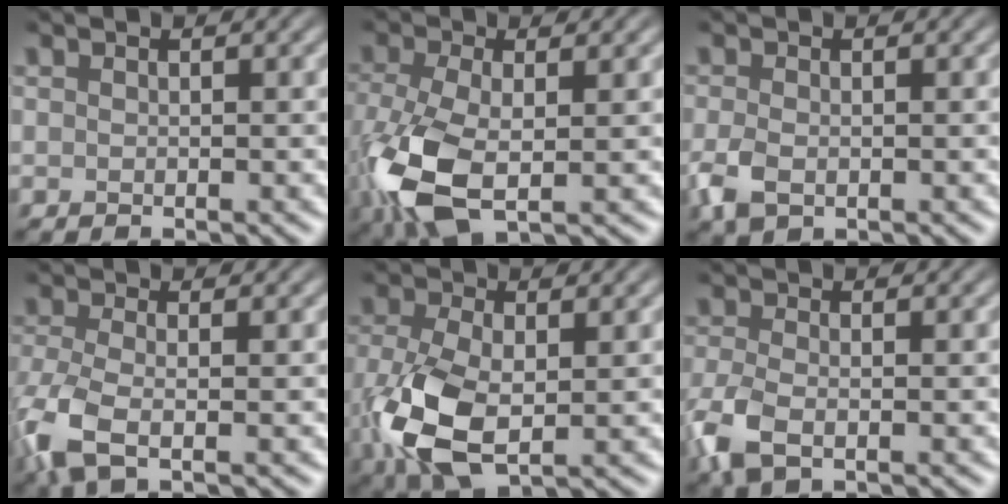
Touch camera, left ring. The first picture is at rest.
{"total": 8.0, "force": [-2.2, 4.1, 6.5], "torque": [-0.161, -0.022, -0.046]}
{"total": 2.6, "force": [-0.8, 1.6, 1.9], "torque": [-0.049, -0.009, -0.018]}
{"total": 4.6, "force": [-1.8, 1.7, 3.8], "torque": [-0.096, -0.010, -0.046]}
{"total": 7.6, "force": [-1.6, 4.4, 6.0], "torque": [-0.145, -0.020, -0.029]}
{"total": 3.7, "force": [-1.5, 1.8, 2.9], "torque": [-0.078, -0.007, -0.036]}